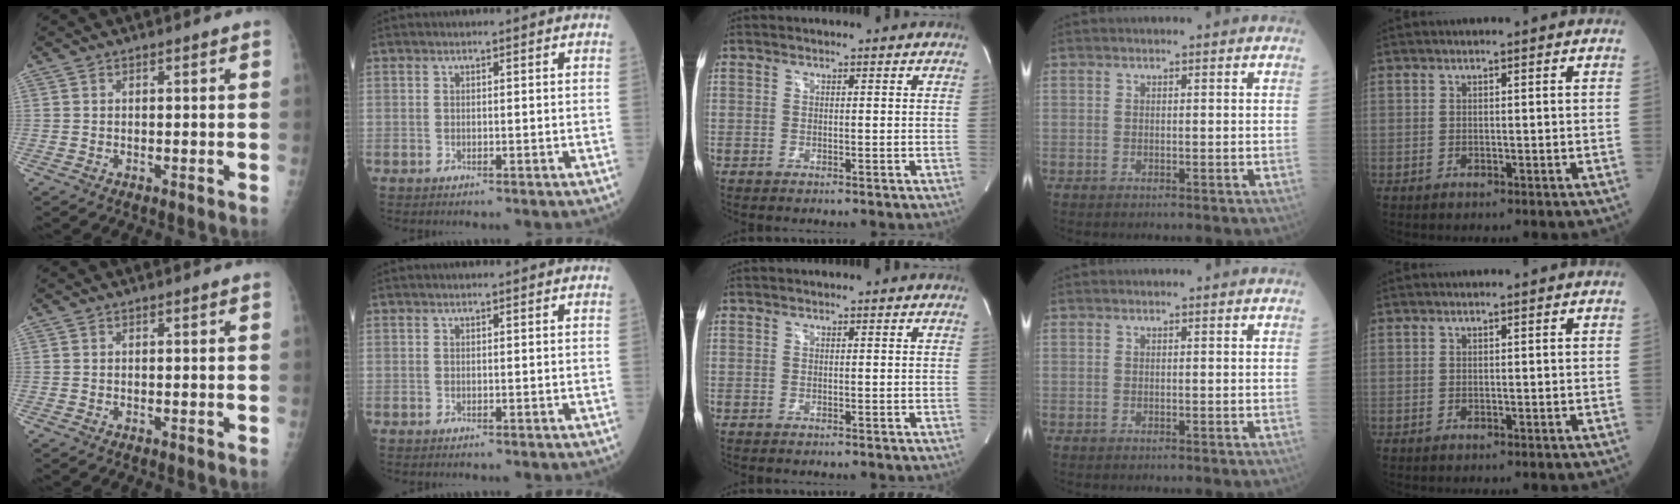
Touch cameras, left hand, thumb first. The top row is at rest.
{}